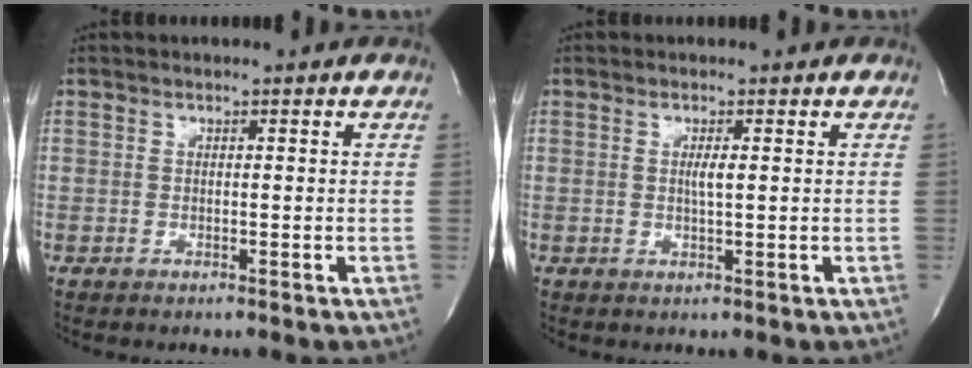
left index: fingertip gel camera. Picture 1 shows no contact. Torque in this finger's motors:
{"motor_torque": [0.18, 0.06, 0.01, 0.02]}